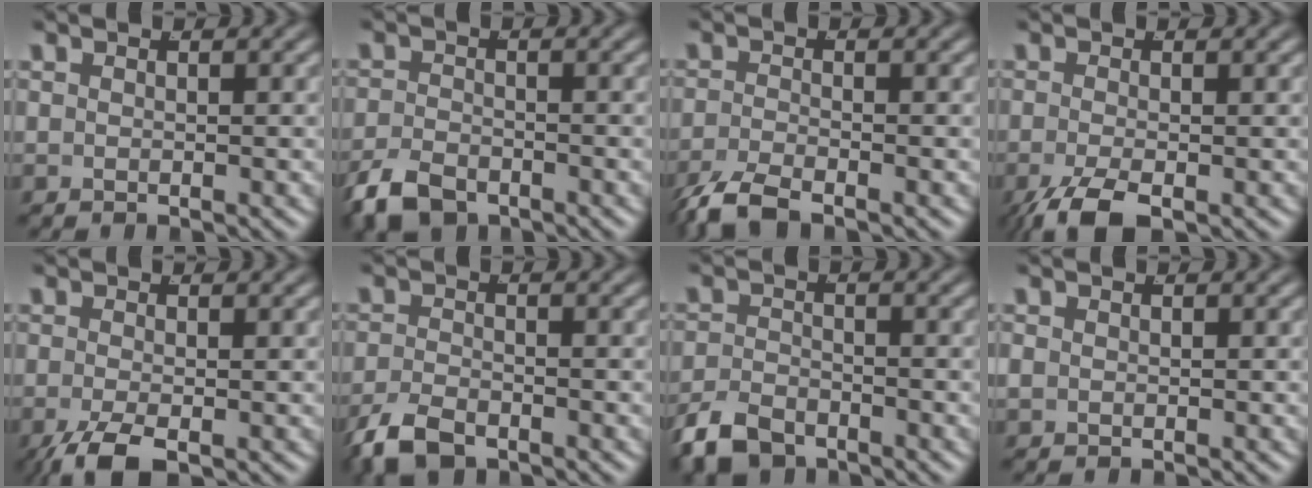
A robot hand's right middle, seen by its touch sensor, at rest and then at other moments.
{"total": 4.2, "force": [-3.3, 1.9, 1.8], "torque": [-0.035, -0.017, -0.052]}
{"total": 3.5, "force": [-3.0, 0.8, 1.6], "torque": [-0.038, -0.015, -0.044]}
{"total": 4.1, "force": [-2.9, 1.5, 2.4], "torque": [-0.064, -0.028, -0.035]}
{"total": 3.6, "force": [-2.6, 1.3, 2.2], "torque": [-0.059, -0.027, -0.030]}
{"total": 3.8, "force": [-3.0, 1.5, 1.8], "torque": [-0.042, -0.017, -0.046]}
{"total": 4.1, "force": [-3.5, 1.8, 1.4], "torque": [-0.028, -0.015, -0.056]}
{"total": 0.8, "force": [-0.3, 0.6, 0.3], "torque": [-0.016, -0.009, 0.001]}